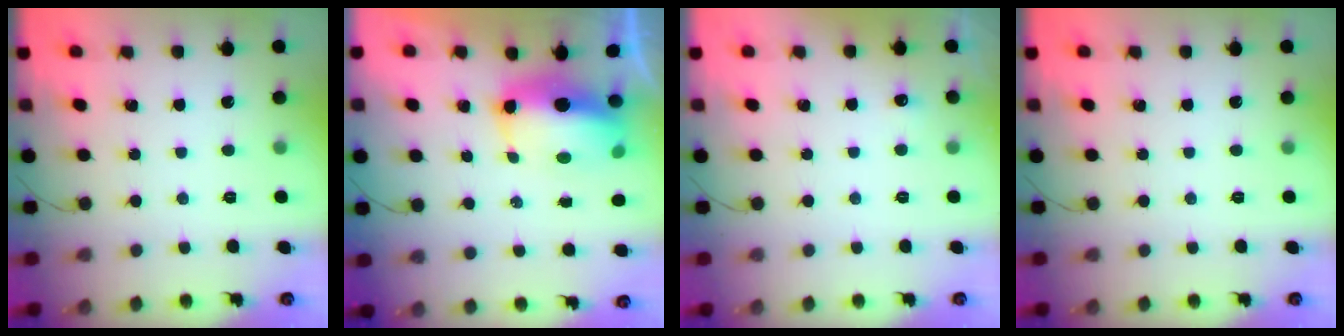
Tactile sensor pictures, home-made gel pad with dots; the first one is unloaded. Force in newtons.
{"total": 10.5, "press": 10.2, "slide": 2.3}
{"total": 12.1, "press": 3.1, "slide": 11.7}
{"total": 0.0}